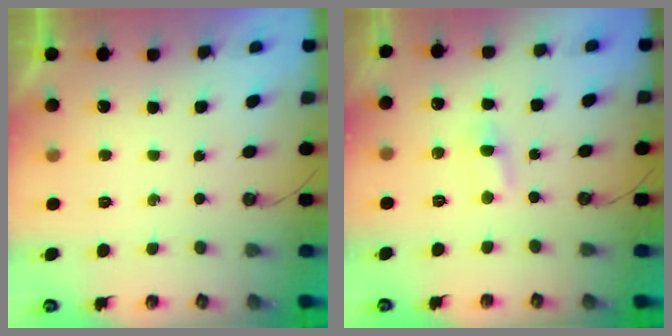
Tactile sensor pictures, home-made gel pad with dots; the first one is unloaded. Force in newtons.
{"total": 1.5, "press": 1.3, "slide": 0.6}